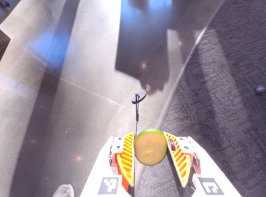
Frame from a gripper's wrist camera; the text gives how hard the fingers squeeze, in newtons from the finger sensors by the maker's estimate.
{"total": 10.8, "left": 11.1, "right": 10.6}